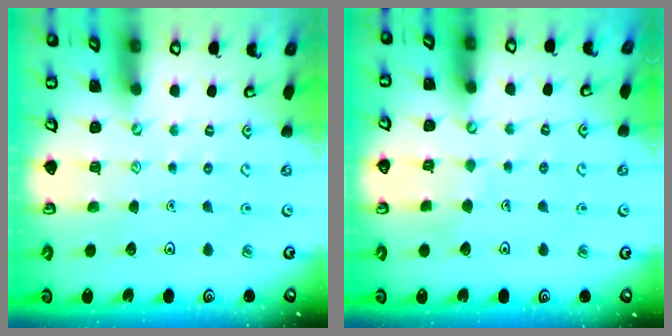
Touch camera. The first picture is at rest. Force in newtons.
{"total": 2.7, "press": 2.7, "slide": 0.1}